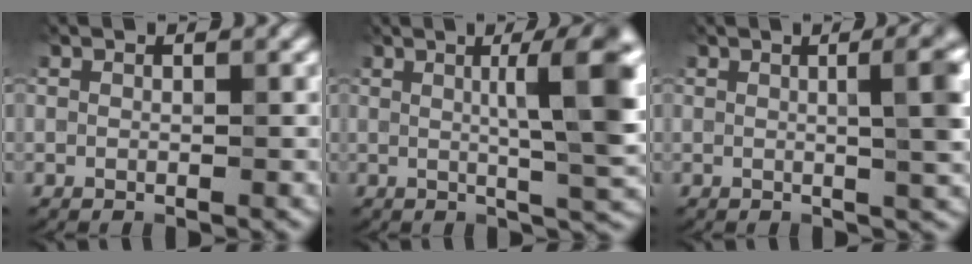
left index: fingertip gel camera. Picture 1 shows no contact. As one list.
[{"total": 7.7, "force": [1.4, 1.2, 7.5], "torque": [-0.092, 0.011, 0.023]}, {"total": 6.0, "force": [0.8, 1.8, 5.7], "torque": [-0.047, 0.016, 0.011]}]